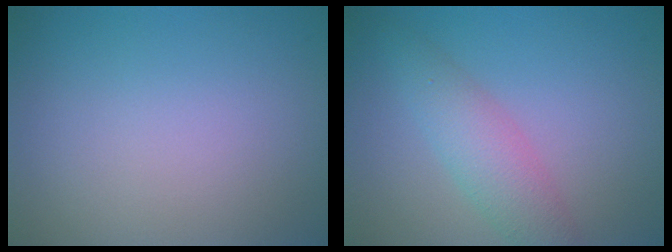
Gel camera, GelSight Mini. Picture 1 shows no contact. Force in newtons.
{"total": 3.7, "press": 3.7, "slide": 0.2}